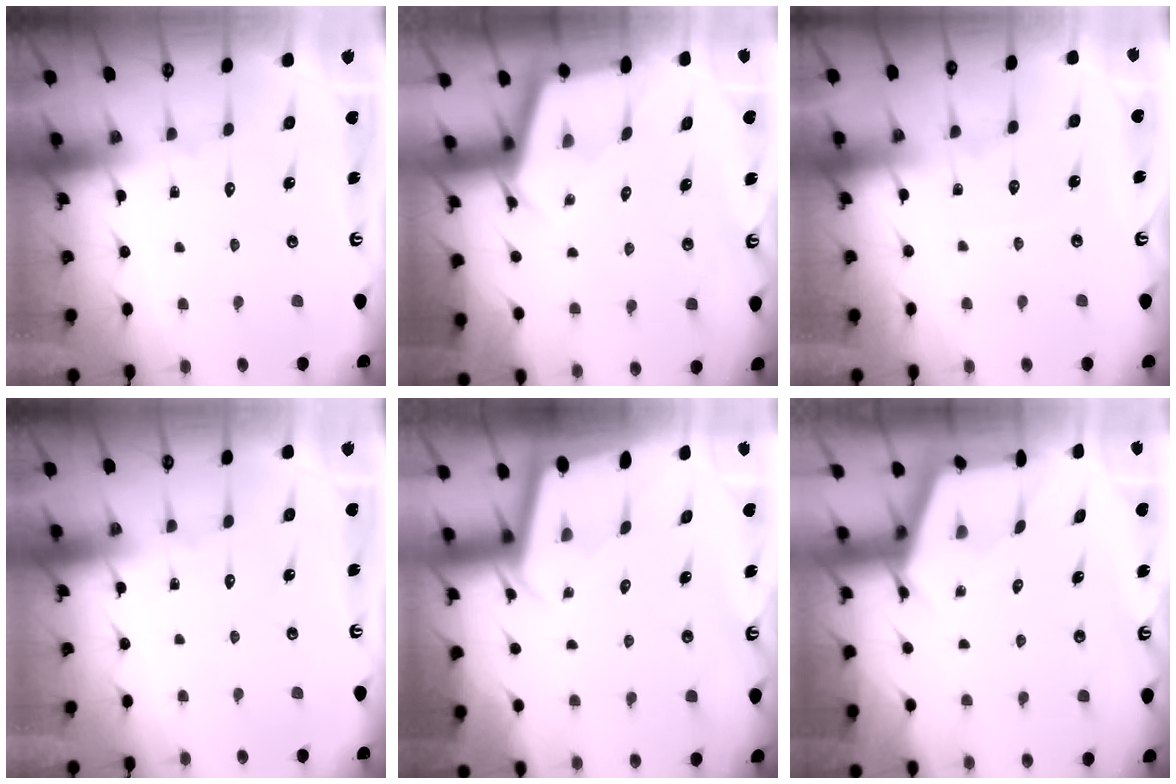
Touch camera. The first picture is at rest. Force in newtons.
{"total": 2.5, "press": 2.5, "slide": 0.1}
{"total": 5.0, "press": 5.0, "slide": 0.7}
{"total": 0.0}
{"total": 1.9, "press": 1.9, "slide": 0.1}
{"total": 2.7, "press": 2.6, "slide": 0.3}